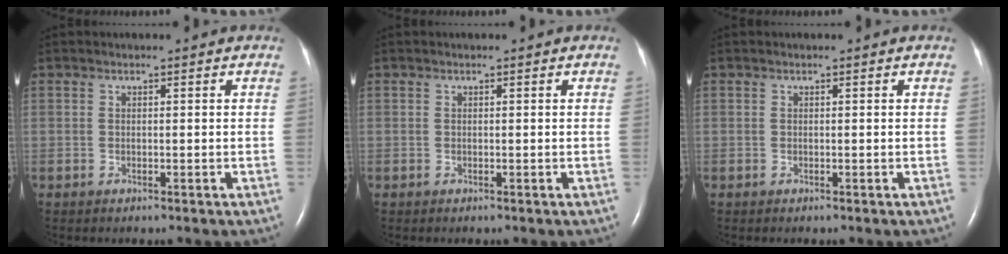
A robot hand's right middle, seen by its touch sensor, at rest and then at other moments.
{"total": 0.0}
{"total": 0.0}